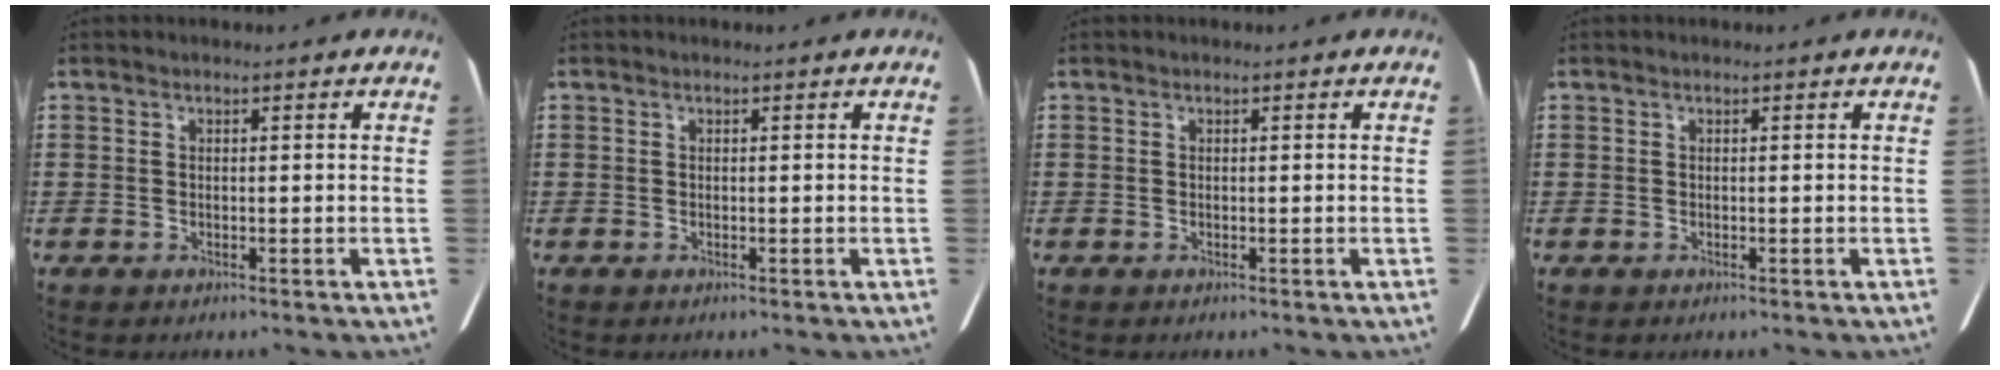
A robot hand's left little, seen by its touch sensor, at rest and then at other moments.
{"total": 0.0}
{"total": 0.0}
{"total": 0.0}